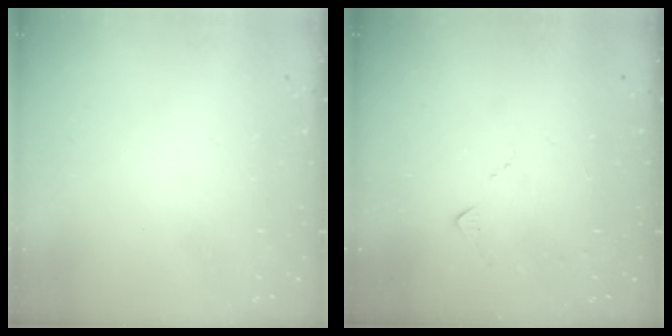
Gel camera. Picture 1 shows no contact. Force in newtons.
{"total": 6.0, "press": 5.9, "slide": 0.7}